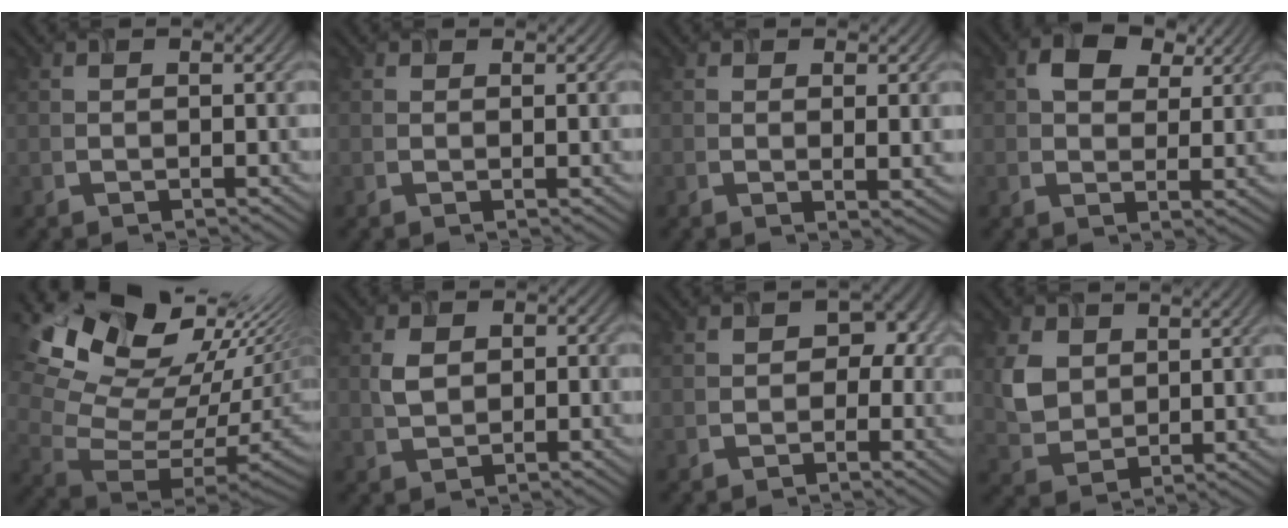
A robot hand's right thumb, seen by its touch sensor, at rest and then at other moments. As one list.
[{"total": 0.0}, {"total": 1.6, "force": [0.5, 0.4, 1.4], "torque": [-0.025, -0.008, 0.018]}, {"total": 4.2, "force": [2.0, 3.0, 2.2], "torque": [-0.040, -0.004, 0.037]}, {"total": 16.5, "force": [9.1, 8.7, 10.6], "torque": [-0.206, 0.007, 0.196]}, {"total": 3.0, "force": [-0.1, 2.3, 1.9], "torque": [-0.045, -0.001, 0.004]}, {"total": 2.7, "force": [-0.4, 2.4, 1.1], "torque": [-0.006, -0.009, -0.005]}, {"total": 4.1, "force": [1.7, 3.4, 1.5], "torque": [-0.052, -0.010, 0.046]}]